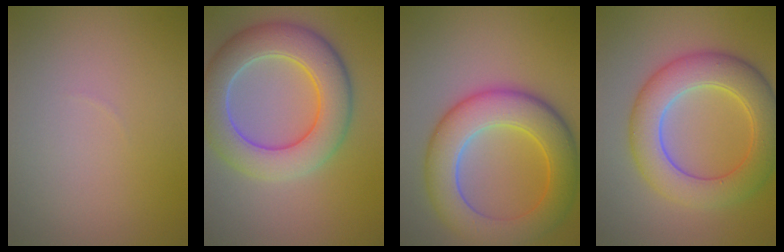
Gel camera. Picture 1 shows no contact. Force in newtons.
{"total": 8.2, "press": 8.2, "slide": 0.4}
{"total": 8.7, "press": 8.7, "slide": 0.5}
{"total": 7.8, "press": 7.8, "slide": 0.3}